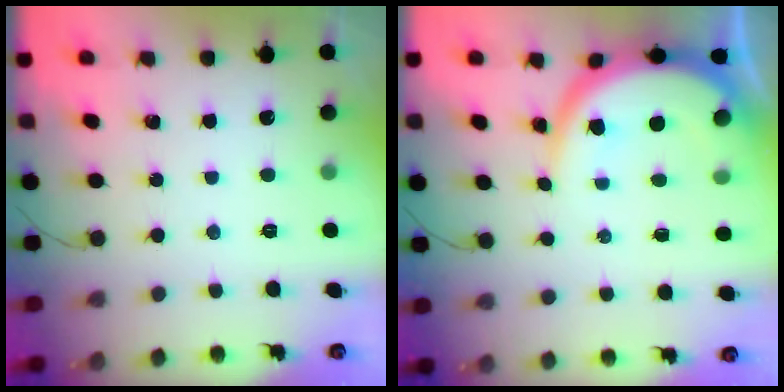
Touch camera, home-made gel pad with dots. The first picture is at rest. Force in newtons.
{"total": 9.5, "press": 9.4, "slide": 0.9}